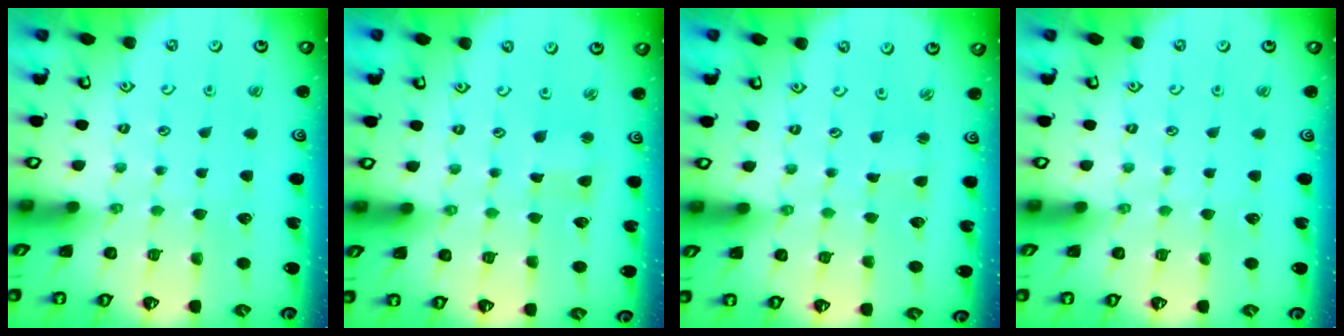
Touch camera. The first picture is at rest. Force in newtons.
{"total": 2.8, "press": 2.7, "slide": 0.6}
{"total": 1.0, "press": 1.0, "slide": 0.1}
{"total": 0.0}